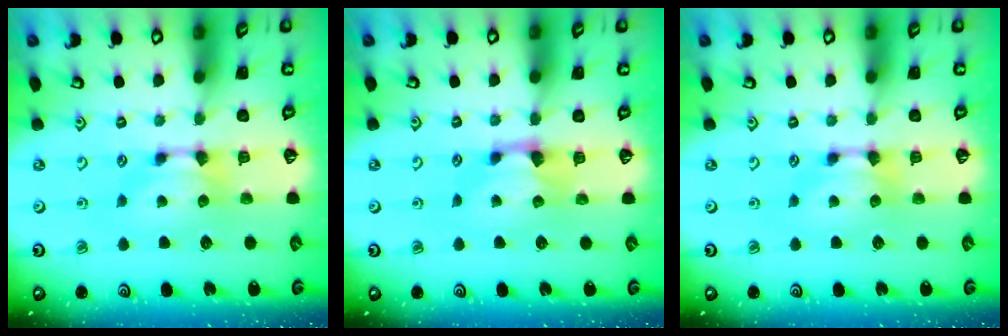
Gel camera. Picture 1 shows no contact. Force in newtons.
{"total": 0.6, "press": 0.1, "slide": 0.6}
{"total": 0.0}